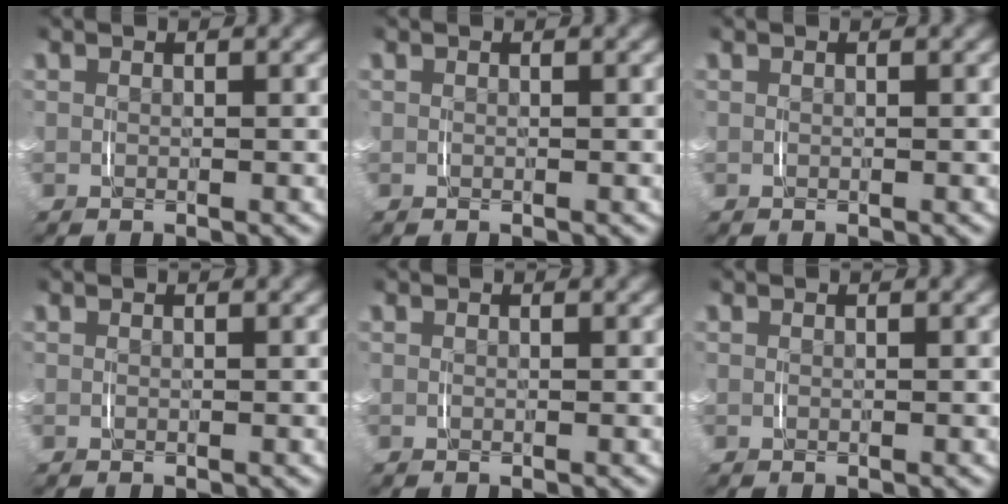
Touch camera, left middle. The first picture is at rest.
{"total": 0.0}
{"total": 0.0}
{"total": 0.0}
{"total": 0.0}
{"total": 0.0}